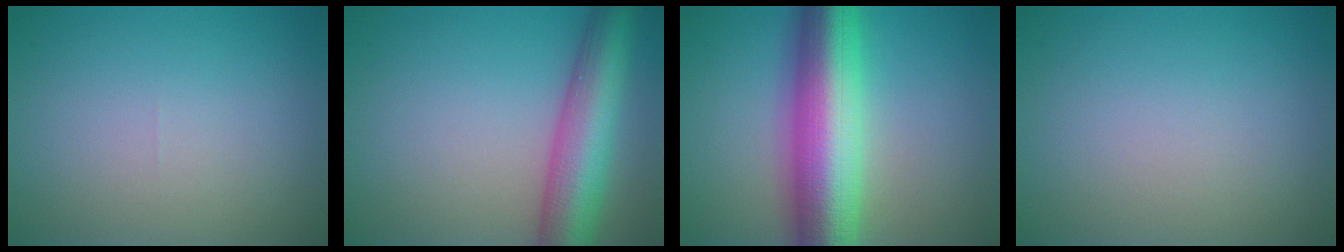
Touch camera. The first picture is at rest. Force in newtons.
{"total": 8.1, "press": 8.1, "slide": 0.3}
{"total": 12.2, "press": 12.2, "slide": 0.1}
{"total": 0.0}